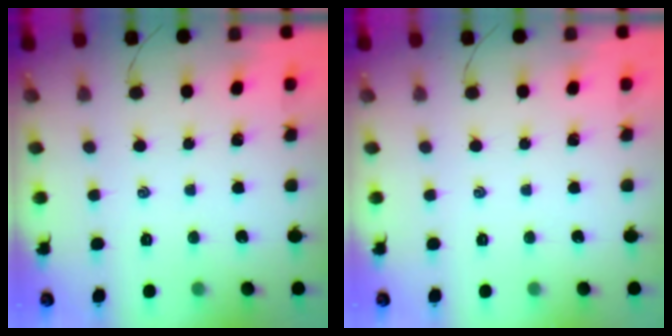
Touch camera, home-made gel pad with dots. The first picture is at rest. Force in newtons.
{"total": 0.0}